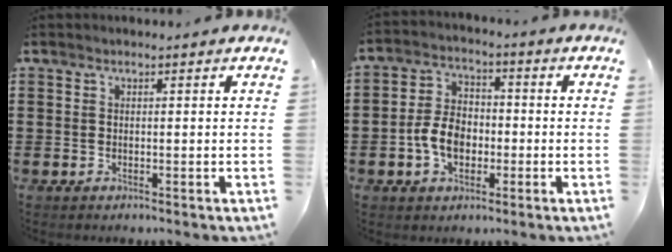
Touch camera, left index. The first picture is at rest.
{"total": 6.4, "force": [-2.0, 4.4, 4.3], "torque": [-0.108, 0.005, -0.044]}